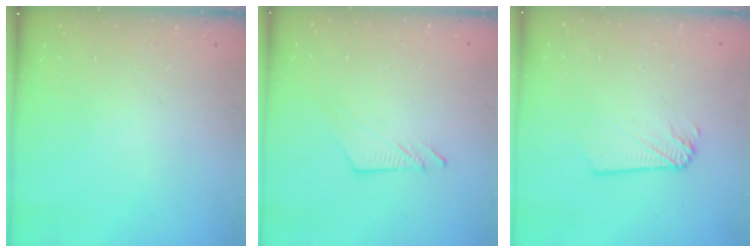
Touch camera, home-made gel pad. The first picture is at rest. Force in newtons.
{"total": 7.0, "press": 7.0, "slide": 0.1}
{"total": 1.9, "press": 1.9, "slide": 0.3}